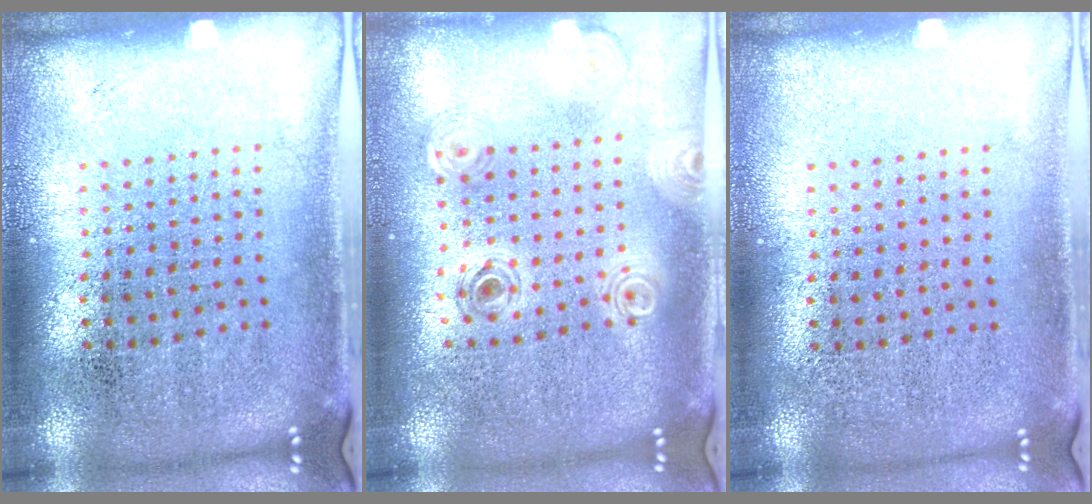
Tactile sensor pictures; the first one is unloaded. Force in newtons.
{"total": 0.9, "press": 0.9, "slide": 0.2}
{"total": 0.0}